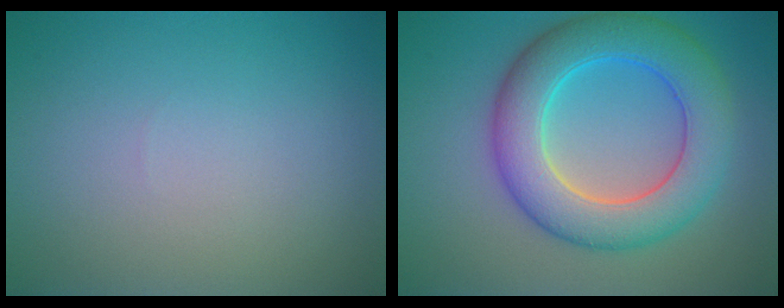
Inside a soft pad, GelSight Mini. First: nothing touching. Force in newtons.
{"total": 8.3, "press": 8.3, "slide": 0.1}